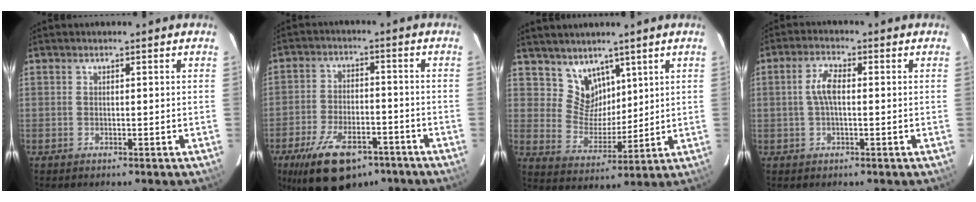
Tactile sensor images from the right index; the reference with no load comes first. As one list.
[{"total": 15.7, "force": [-10.1, 7.6, 9.2], "torque": [-0.193, -0.013, -0.163]}, {"total": 7.3, "force": [5.3, 4.9, 1.4], "torque": [-0.016, 0.000, 0.110]}, {"total": 4.3, "force": [0.0, 1.7, 4.0], "torque": [-0.082, 0.009, 0.001]}]